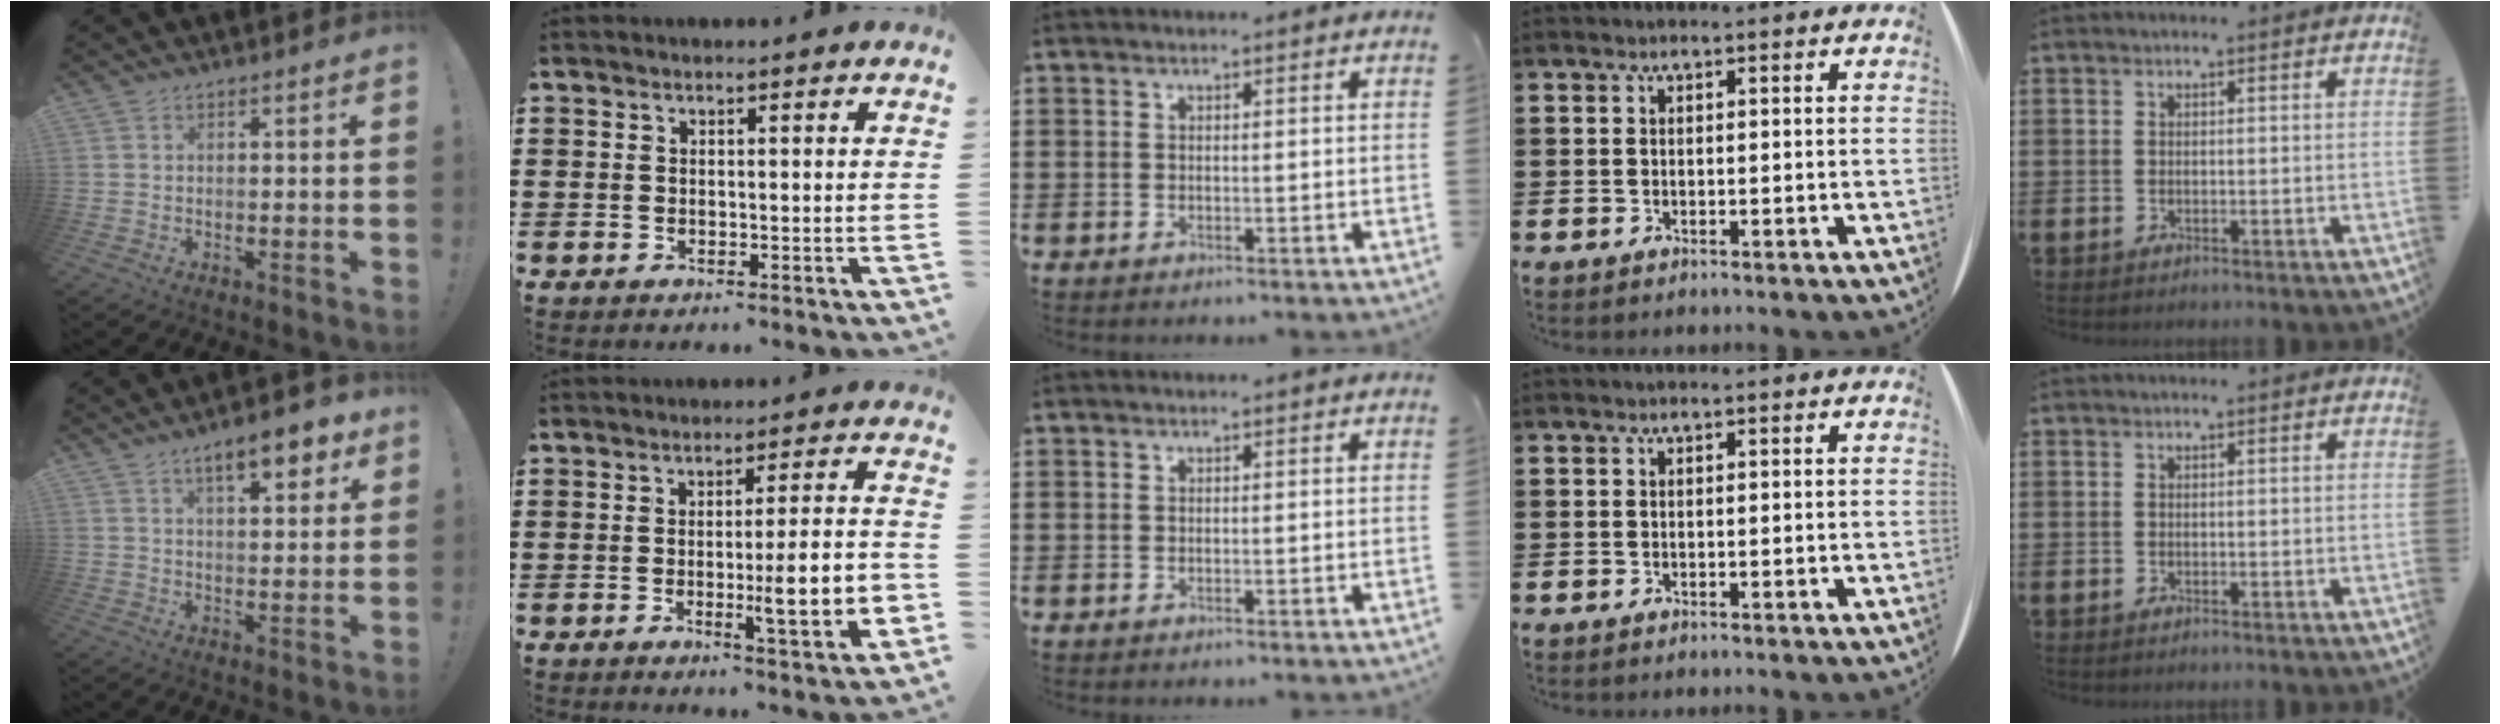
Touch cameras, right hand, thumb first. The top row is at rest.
{"thumb": {"total": 9.5, "force": [5.8, 3.0, 7.0], "torque": [-0.097, -0.024, 0.096]}, "index": {"total": 10.2, "force": [-1.9, 1.4, 9.9], "torque": [-0.144, -0.009, -0.032]}}